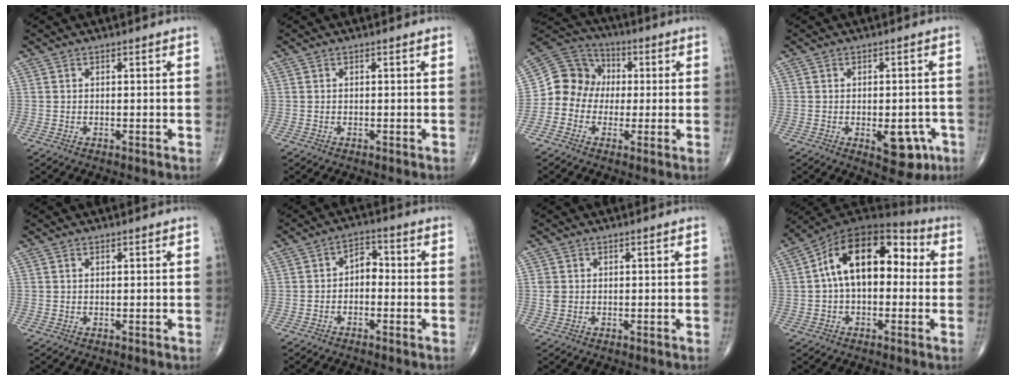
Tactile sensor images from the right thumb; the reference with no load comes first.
{"total": 0.0}
{"total": 9.9, "force": [-0.7, 9.2, 3.3], "torque": [-0.030, 0.036, -0.027]}
{"total": 7.6, "force": [-2.7, 3.9, 6.0], "torque": [-0.053, 0.008, -0.023]}
{"total": 0.0}
{"total": 4.1, "force": [-0.9, 2.8, 2.8], "torque": [-0.028, 0.024, -0.028]}
{"total": 1.6, "force": [0.1, 1.4, 0.8], "torque": [-0.016, 0.001, 0.003]}
{"total": 16.9, "force": [1.8, 10.0, 13.6], "torque": [-0.196, 0.052, 0.018]}